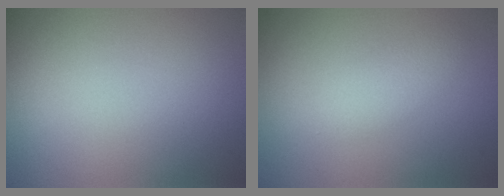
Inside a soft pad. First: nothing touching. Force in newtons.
{"total": 1.7, "press": 1.7, "slide": 0.1}